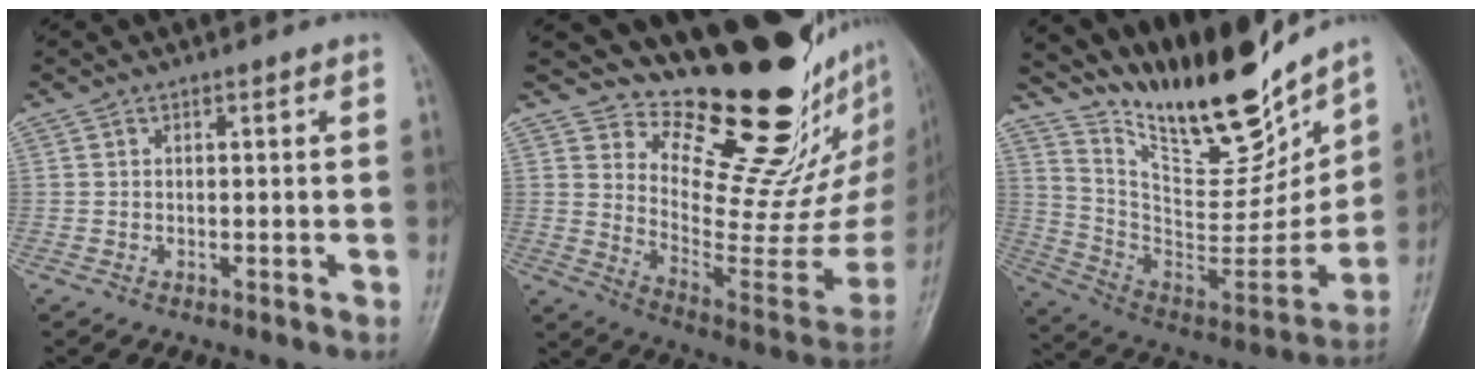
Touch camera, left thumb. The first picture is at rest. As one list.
[{"total": 23.7, "force": [17.5, 8.2, 13.8], "torque": [-0.145, -0.140, 0.268]}, {"total": 23.4, "force": [19.0, 6.2, 12.1], "torque": [-0.154, -0.106, 0.333]}]